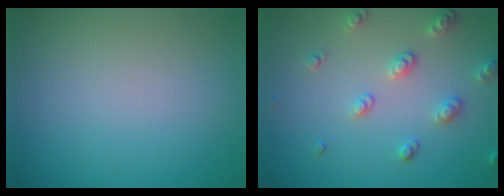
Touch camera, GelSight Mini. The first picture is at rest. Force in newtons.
{"total": 2.7, "press": 2.7, "slide": 0.5}